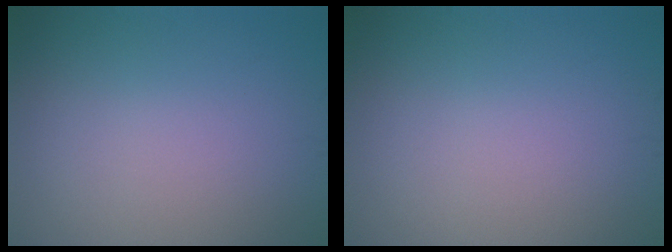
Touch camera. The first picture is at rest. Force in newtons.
{"total": 0.0}